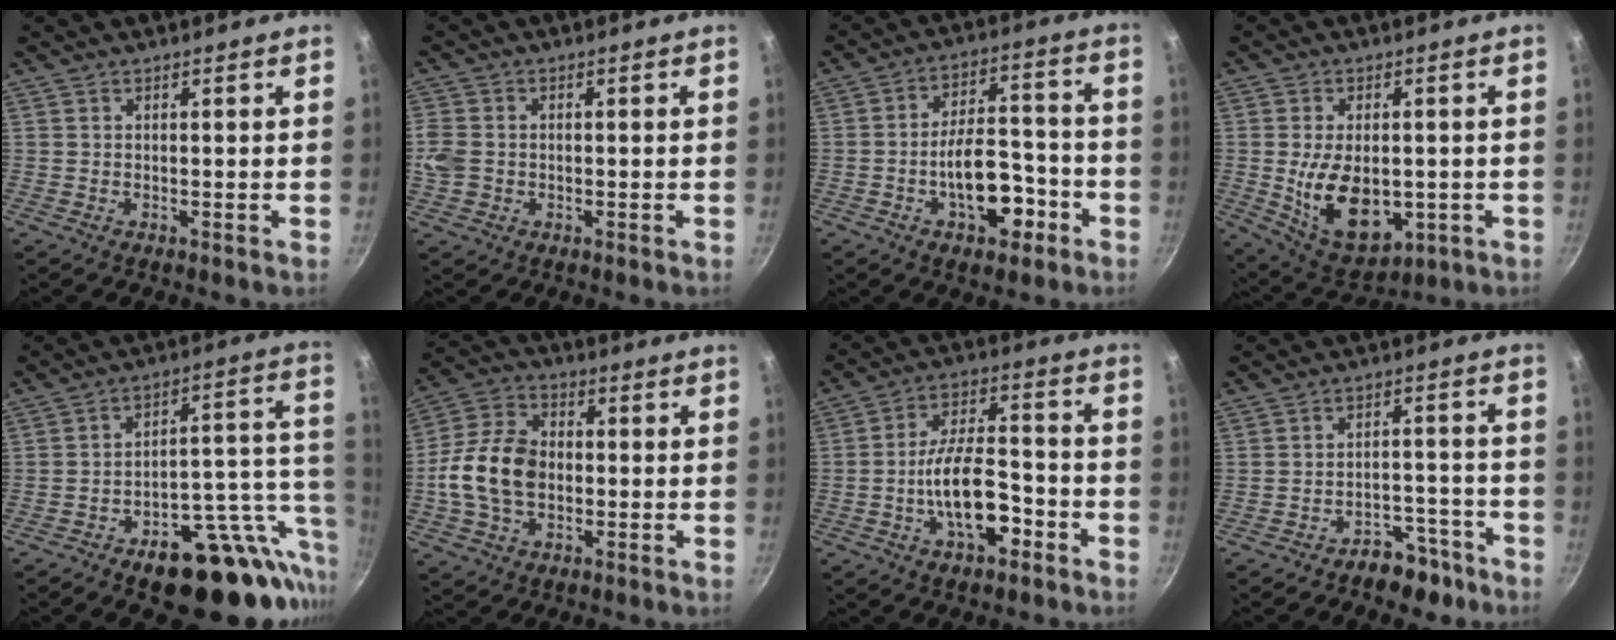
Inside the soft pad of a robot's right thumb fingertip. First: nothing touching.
{"total": 5.3, "force": [-0.6, 4.4, 2.9], "torque": [-0.058, 0.005, -0.016]}
{"total": 12.8, "force": [-5.8, 6.9, 9.1], "torque": [-0.100, 0.064, -0.080]}
{"total": 12.5, "force": [-1.5, 7.8, 9.6], "torque": [-0.127, -0.016, 0.001]}
{"total": 23.1, "force": [-9.2, 12.0, 17.4], "torque": [-0.173, 0.046, -0.121]}
{"total": 13.8, "force": [-1.4, 9.8, 9.7], "torque": [-0.169, 0.026, -0.039]}
{"total": 12.9, "force": [-5.1, 6.0, 10.2], "torque": [-0.153, 0.046, -0.088]}
{"total": 7.1, "force": [-5.4, 3.9, 2.5], "torque": [-0.002, 0.064, -0.066]}